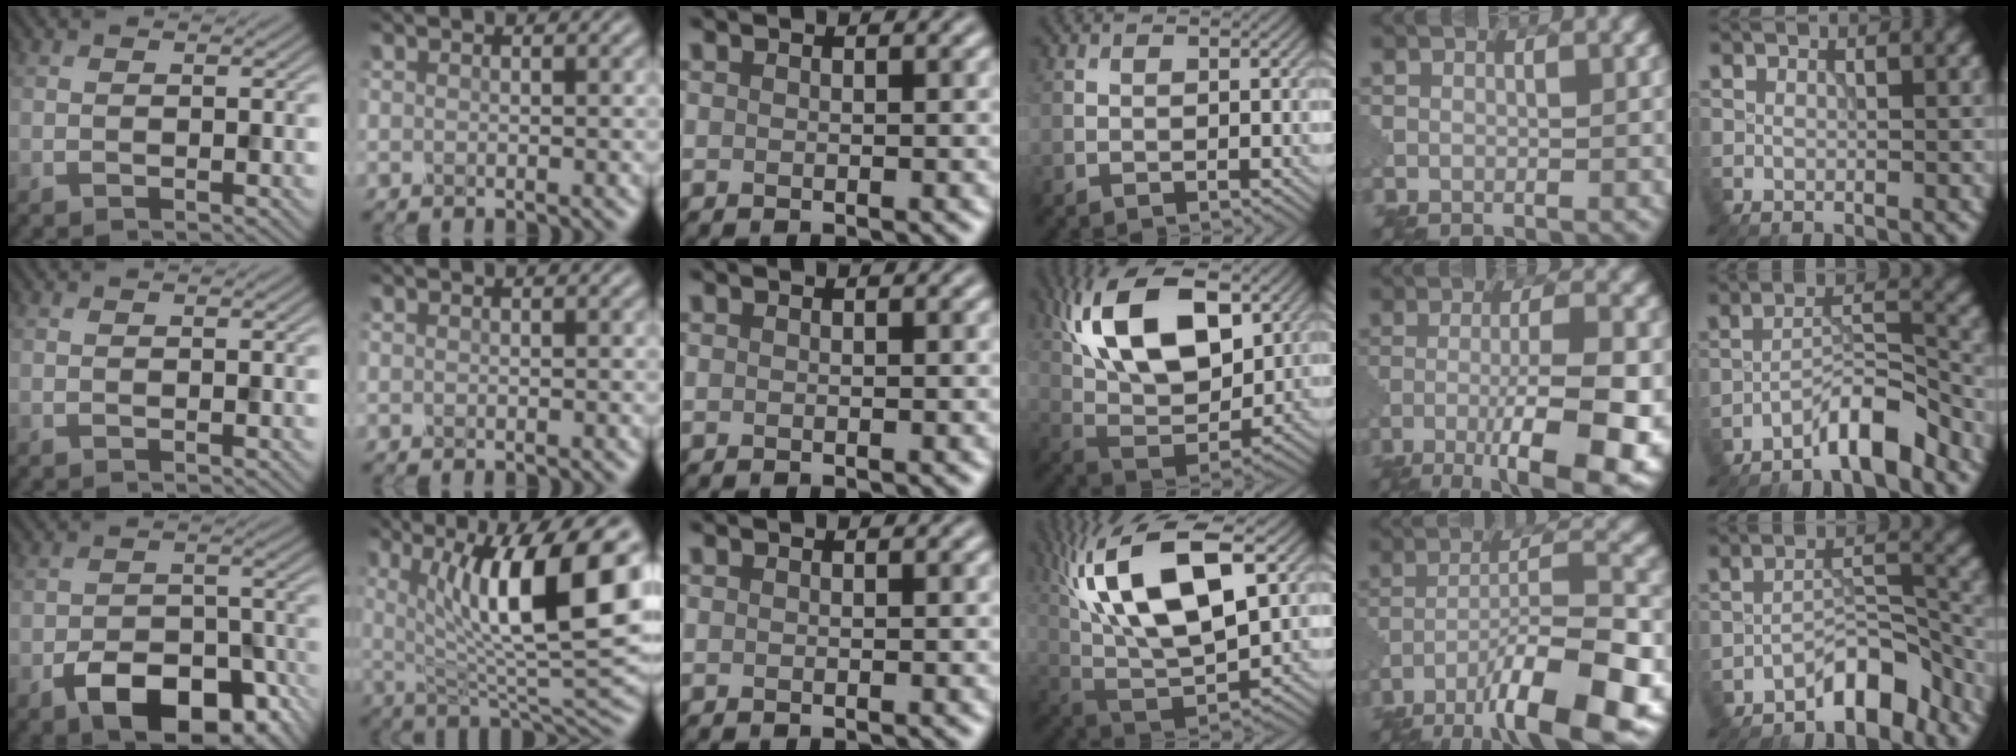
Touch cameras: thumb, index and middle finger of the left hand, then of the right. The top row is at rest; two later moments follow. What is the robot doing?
{"motion": "disassemble", "object": "glue stick"}